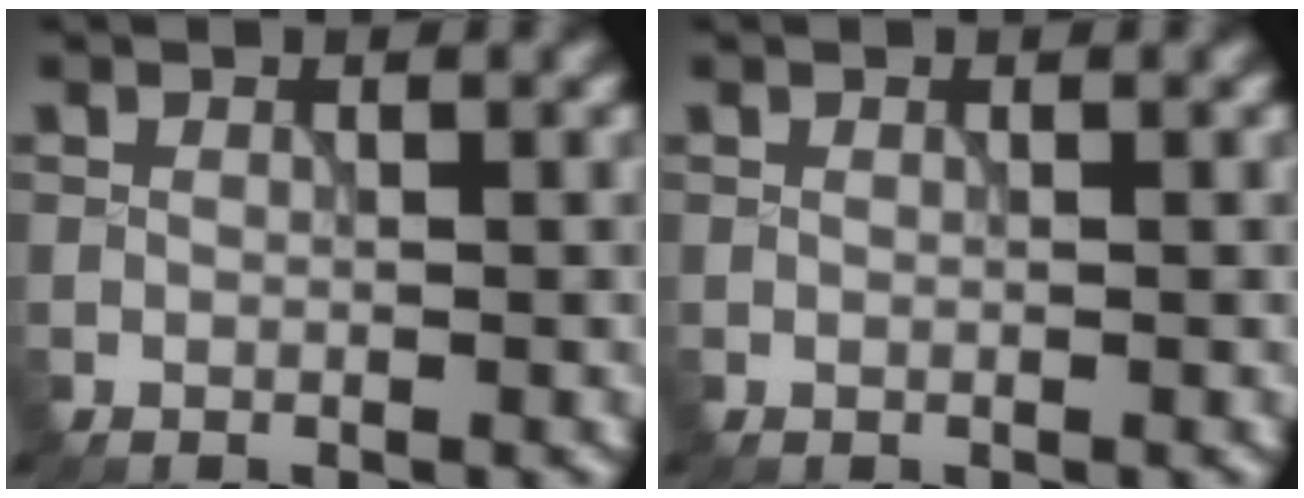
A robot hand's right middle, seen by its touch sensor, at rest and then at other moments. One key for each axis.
{"total": 0.0}